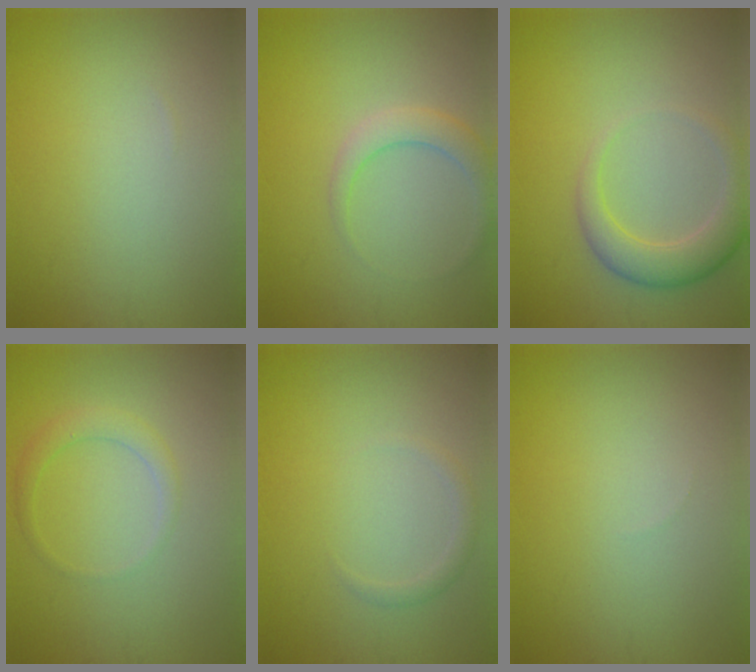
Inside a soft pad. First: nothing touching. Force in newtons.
{"total": 2.5, "press": 2.5, "slide": 0.1}
{"total": 3.7, "press": 3.7, "slide": 0.4}
{"total": 1.8, "press": 1.8, "slide": 0.1}
{"total": 1.1, "press": 1.1, "slide": 0.1}
{"total": 0.0}